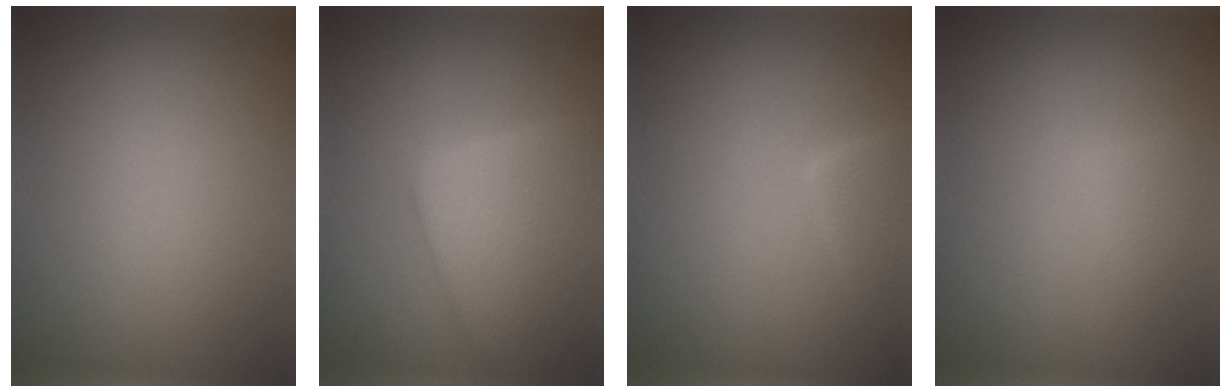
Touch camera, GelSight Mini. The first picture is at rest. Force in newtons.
{"total": 6.5, "press": 6.4, "slide": 0.4}
{"total": 2.9, "press": 2.9, "slide": 0.3}
{"total": 1.2, "press": 1.2, "slide": 0.0}